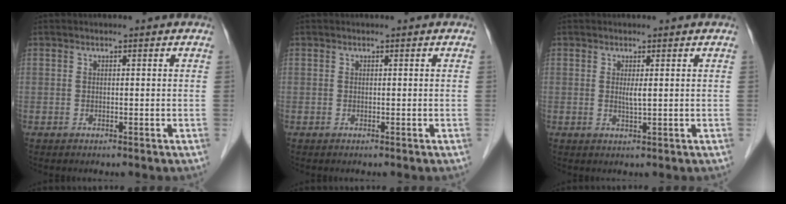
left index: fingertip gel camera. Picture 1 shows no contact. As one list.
[{"total": 0.0}, {"total": 1.4, "force": [0.3, 0.0, 1.4], "torque": [-0.032, -0.003, 0.006]}]